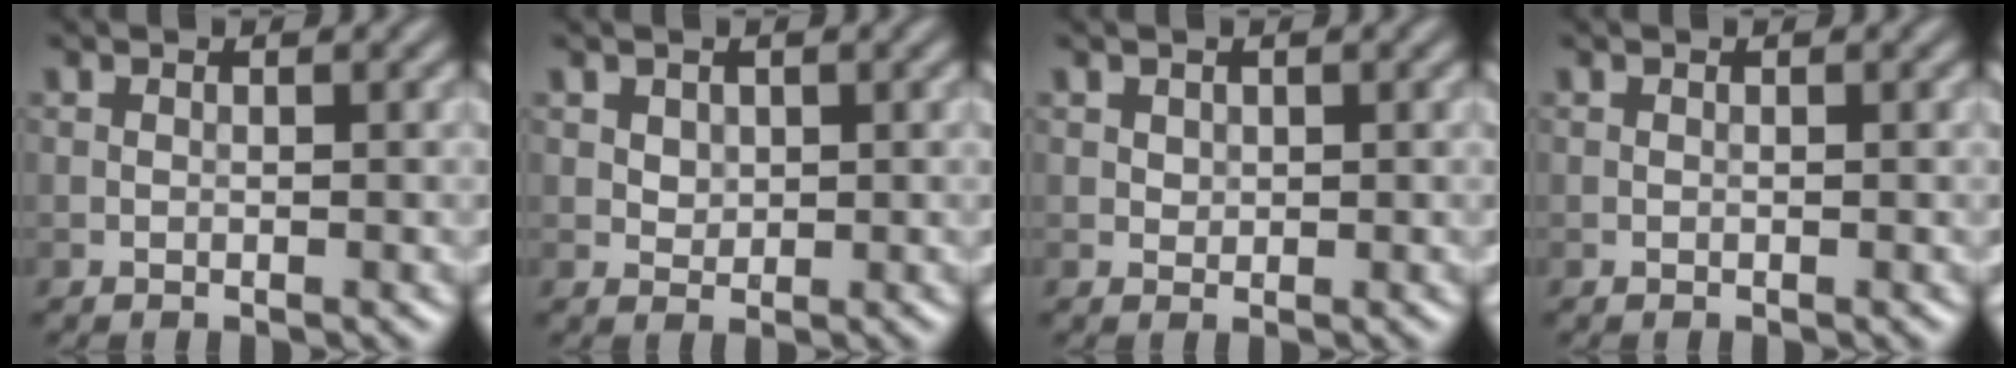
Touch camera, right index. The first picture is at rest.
{"total": 1.2, "force": [0.5, 1.0, 0.4], "torque": [-0.009, -0.006, 0.014]}
{"total": 0.6, "force": [0.3, 0.5, 0.1], "torque": [-0.001, -0.004, 0.009]}
{"total": 0.0}